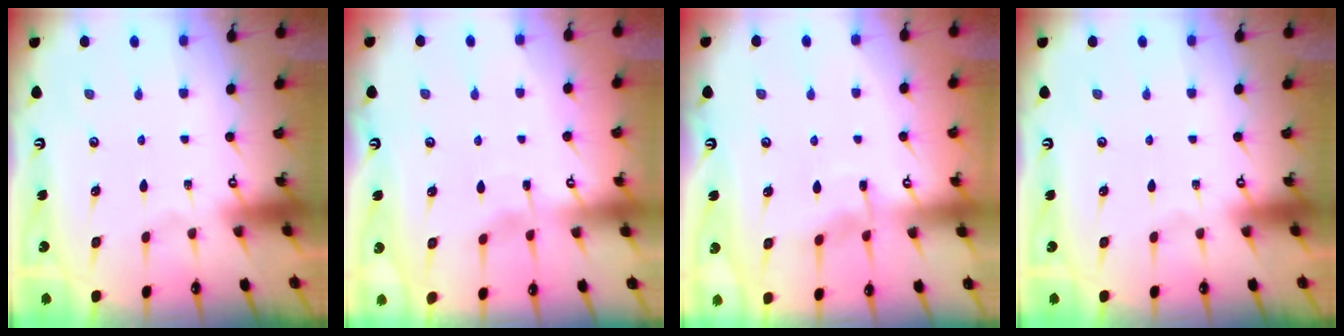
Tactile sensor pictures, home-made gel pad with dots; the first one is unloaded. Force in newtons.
{"total": 2.0, "press": 2.0, "slide": 0.3}
{"total": 4.7, "press": 4.7, "slide": 0.5}
{"total": 0.0}